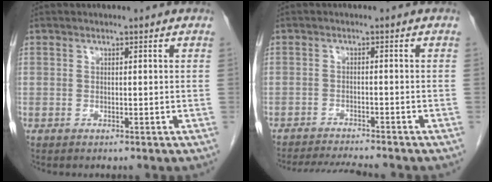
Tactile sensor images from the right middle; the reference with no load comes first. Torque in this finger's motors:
{"motor_torque": [0.06, -0.04, 0.02, 0.03]}